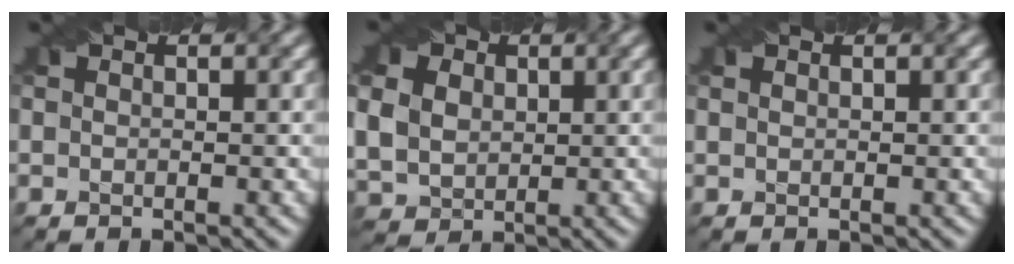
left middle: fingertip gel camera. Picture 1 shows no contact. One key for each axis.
{"total": 9.0, "fx": 3.0, "fy": 7.0, "fz": 4.8, "tx": -0.109, "ty": 0.028, "tz": 0.040}
{"total": 0.8, "fx": 0.7, "fy": 0.3, "fz": 0.5, "tx": -0.006, "ty": -0.004, "tz": 0.008}